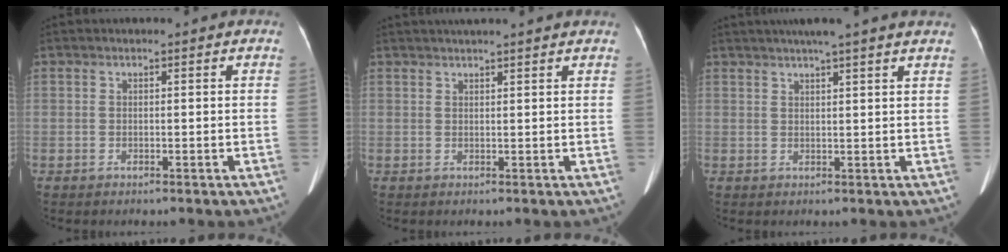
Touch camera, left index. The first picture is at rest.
{"total": 7.7, "force": [6.9, 0.0, 3.6], "torque": [-0.052, 0.034, 0.083]}
{"total": 8.8, "force": [7.3, -0.6, 4.9], "torque": [-0.073, 0.027, 0.086]}